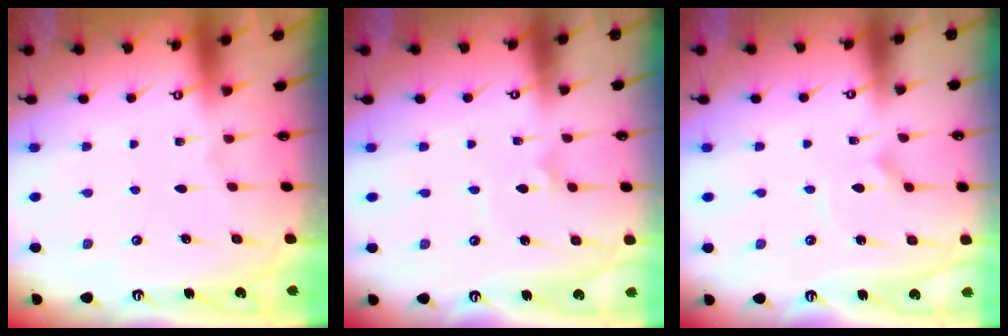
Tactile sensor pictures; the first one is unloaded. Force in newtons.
{"total": 1.4, "press": 1.4, "slide": 0.1}
{"total": 2.4, "press": 2.4, "slide": 0.2}